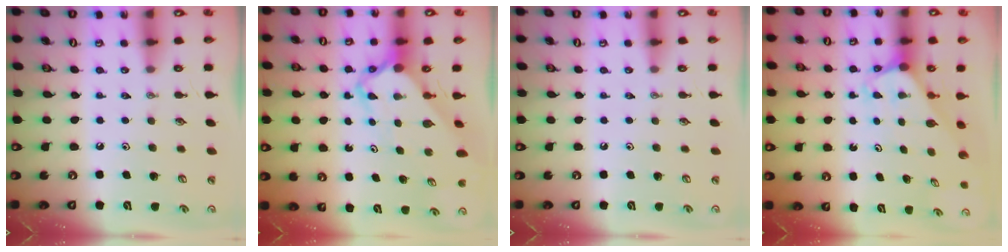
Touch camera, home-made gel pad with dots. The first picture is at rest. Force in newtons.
{"total": 5.3, "press": 5.3, "slide": 0.4}
{"total": 0.0}
{"total": 2.0, "press": 2.0, "slide": 0.1}